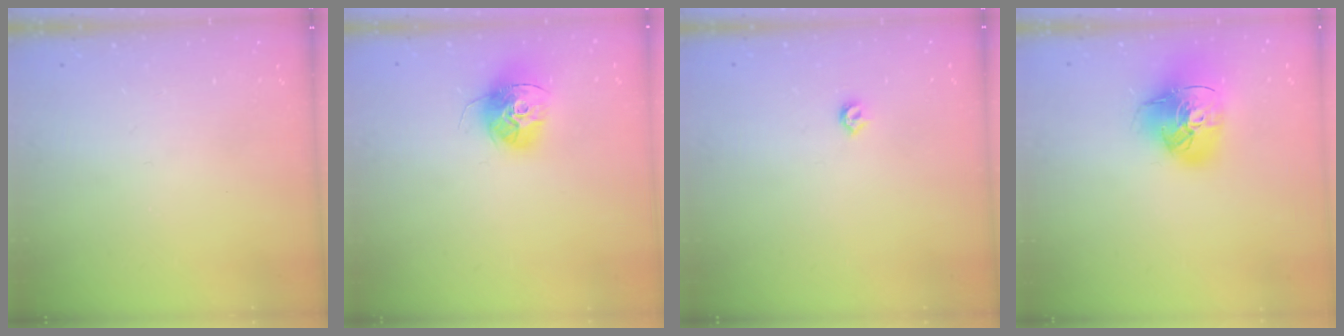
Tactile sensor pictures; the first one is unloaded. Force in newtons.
{"total": 13.7, "press": 13.6, "slide": 1.3}
{"total": 4.0, "press": 3.9, "slide": 0.8}
{"total": 15.6, "press": 15.5, "slide": 1.6}